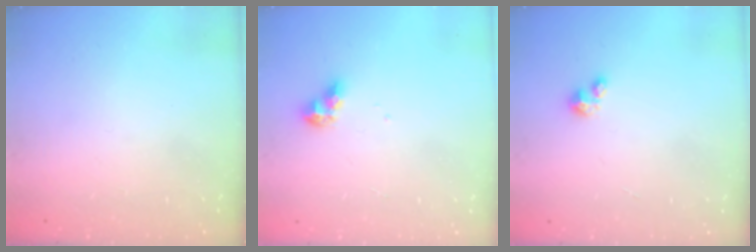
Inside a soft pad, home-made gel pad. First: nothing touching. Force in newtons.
{"total": 7.4, "press": 7.4, "slide": 0.9}
{"total": 2.5, "press": 2.5, "slide": 0.3}